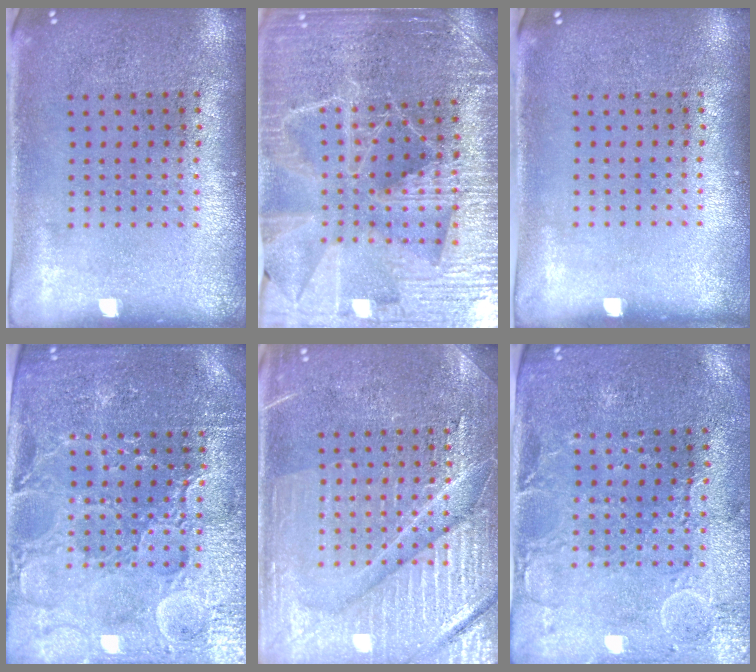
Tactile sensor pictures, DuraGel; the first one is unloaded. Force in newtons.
{"total": 4.6, "press": 4.4, "slide": 1.5}
{"total": 0.0}
{"total": 4.2, "press": 4.1, "slide": 1.2}
{"total": 6.7, "press": 6.7, "slide": 0.9}
{"total": 0.6, "press": 0.3, "slide": 0.5}